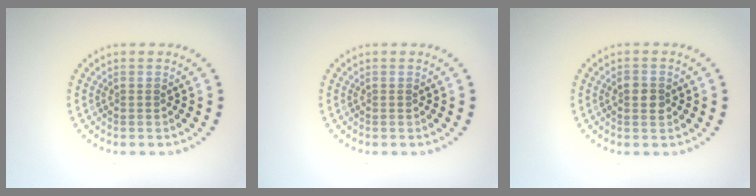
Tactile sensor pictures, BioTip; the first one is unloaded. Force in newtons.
{"total": 0.0}
{"total": 2.2, "press": 2.2, "slide": 0.1}